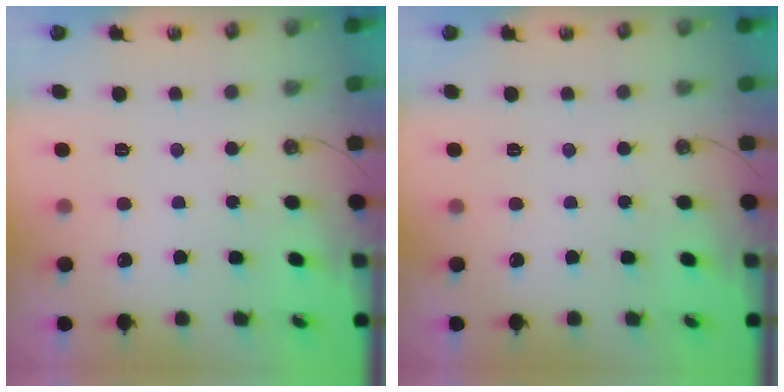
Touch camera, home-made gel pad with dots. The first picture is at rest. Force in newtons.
{"total": 0.0}